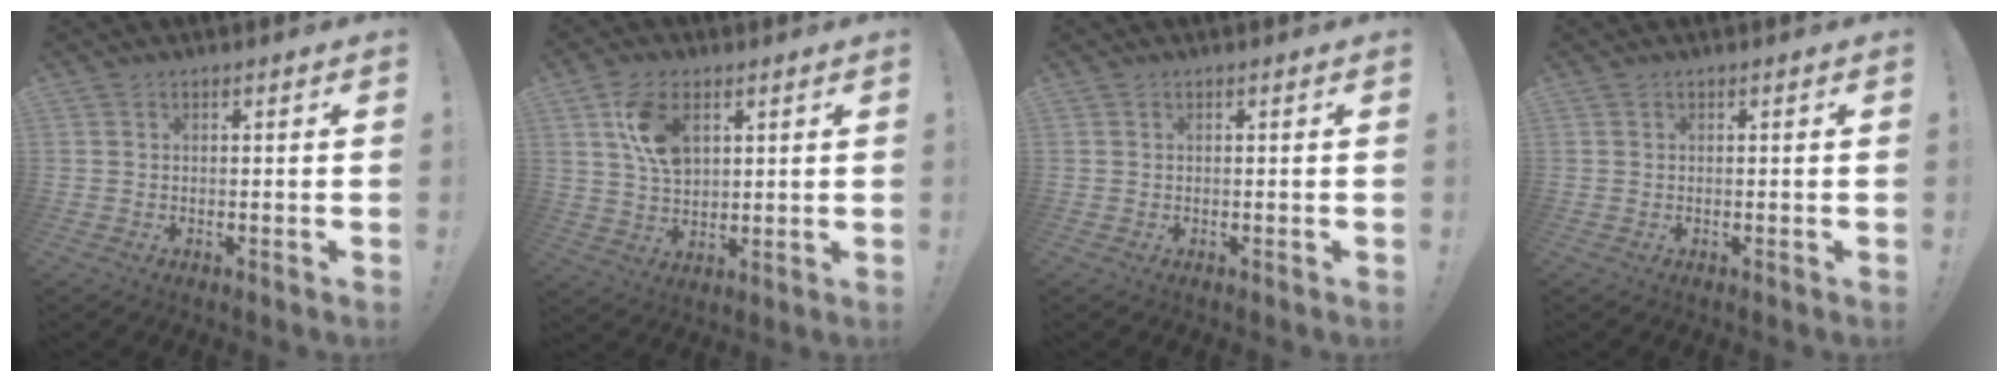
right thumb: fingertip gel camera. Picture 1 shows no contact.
{"total": 10.5, "force": [4.1, 6.5, 7.2], "torque": [-0.124, -0.003, 0.078]}
{"total": 0.0}
{"total": 0.0}